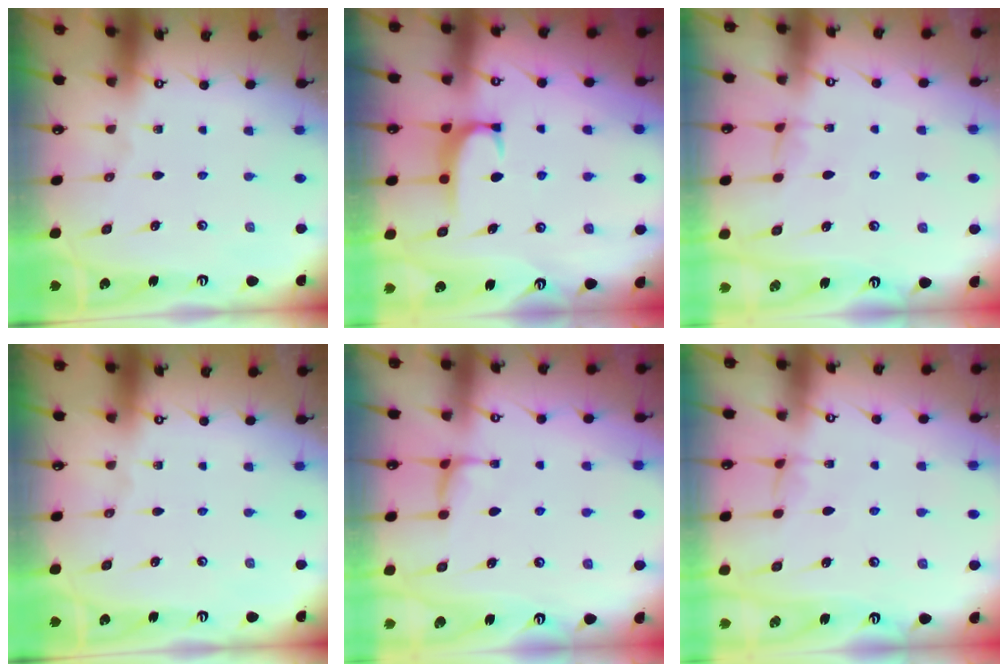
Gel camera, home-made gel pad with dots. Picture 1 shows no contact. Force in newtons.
{"total": 1.6, "press": 1.6, "slide": 0.5}
{"total": 2.3, "press": 2.2, "slide": 0.3}
{"total": 0.0}
{"total": 1.6, "press": 1.4, "slide": 0.7}
{"total": 2.3, "press": 2.2, "slide": 0.3}